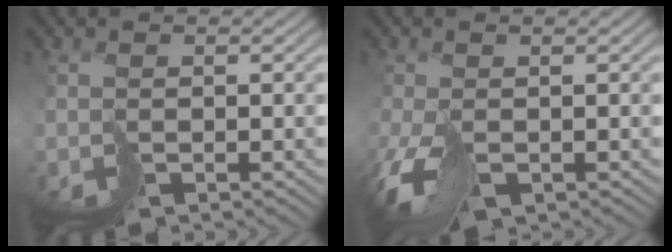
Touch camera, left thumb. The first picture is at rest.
{"total": 4.9, "force": [-2.2, 2.3, 3.7], "torque": [-0.073, -0.008, -0.037]}